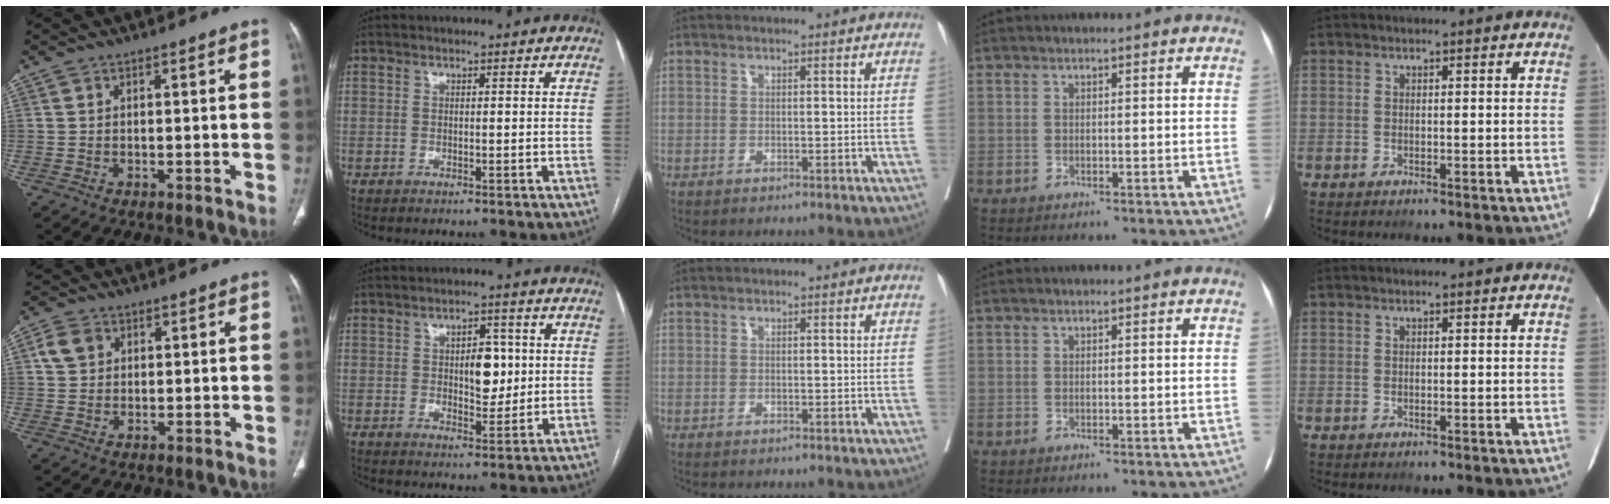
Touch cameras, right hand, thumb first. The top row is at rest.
{"thumb": {"total": 4.0, "force": [1.4, 3.2, 1.9], "torque": [-0.028, 0.003, 0.027]}, "index": {"total": 5.7, "force": [0.7, 3.0, 4.8], "torque": [-0.065, 0.007, 0.017]}}